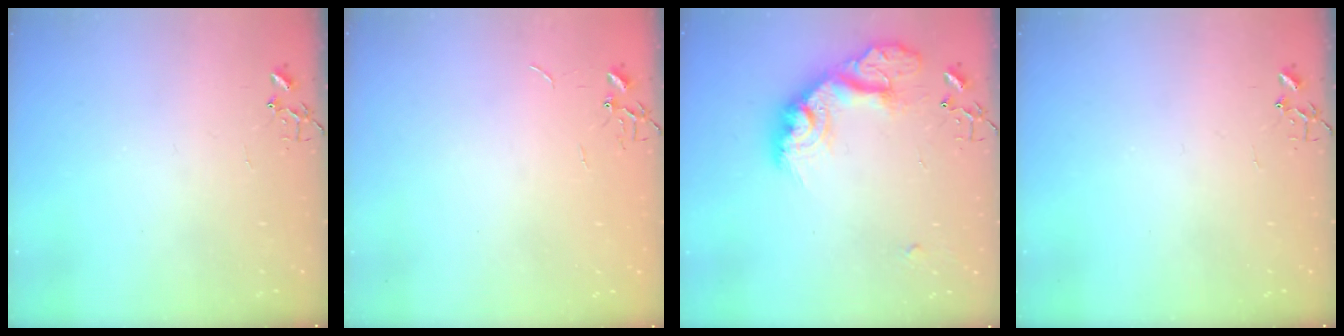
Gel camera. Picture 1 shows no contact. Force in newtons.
{"total": 0.8, "press": 0.8, "slide": 0.2}
{"total": 20.8, "press": 20.8, "slide": 1.5}
{"total": 0.0}